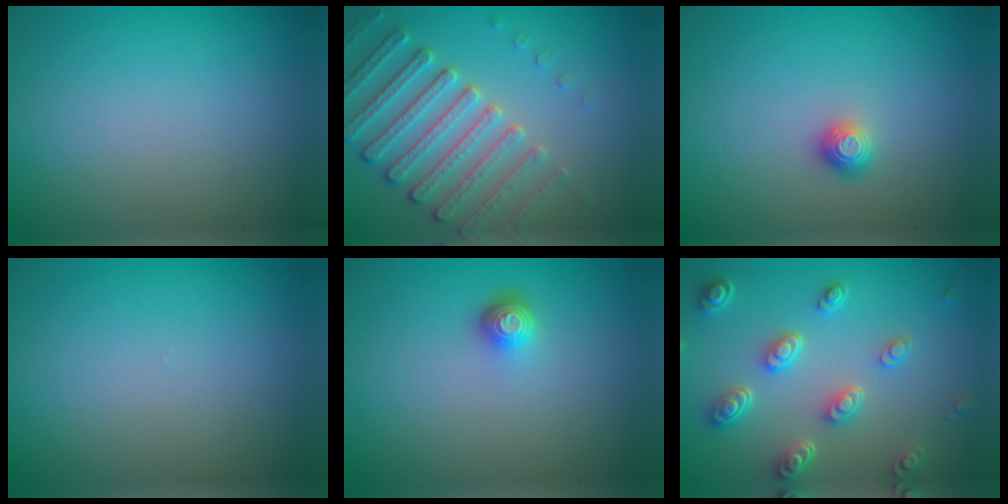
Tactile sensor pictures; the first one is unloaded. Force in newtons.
{"total": 4.6, "press": 4.5, "slide": 0.7}
{"total": 1.1, "press": 1.0, "slide": 0.5}
{"total": 0.0}
{"total": 1.7, "press": 1.3, "slide": 1.1}
{"total": 4.7, "press": 3.7, "slide": 2.9}